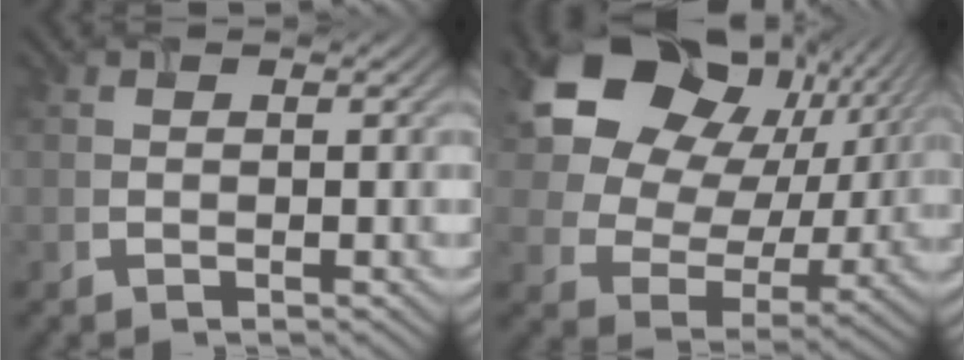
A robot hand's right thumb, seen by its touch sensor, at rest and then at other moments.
{"total": 17.3, "force": [7.2, 13.0, 8.9], "torque": [-0.198, 0.023, 0.136]}